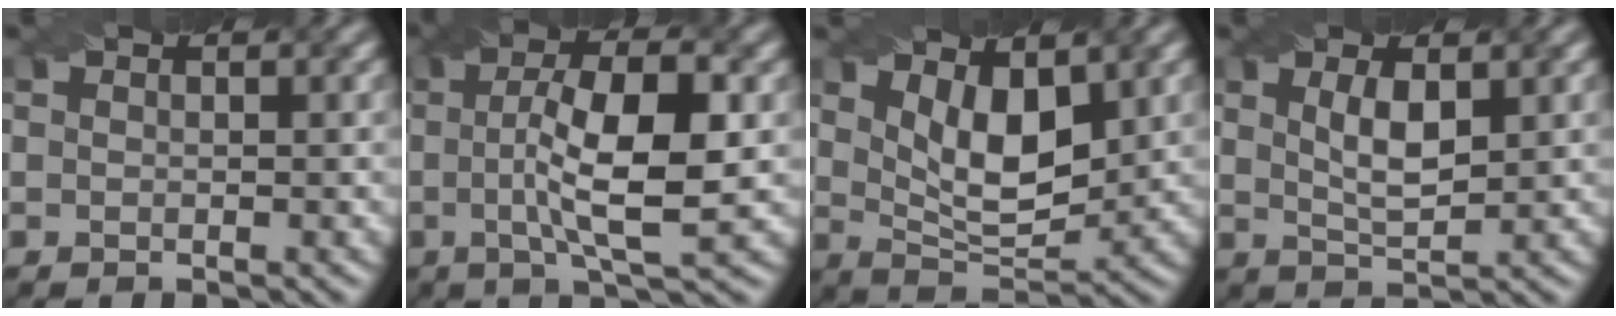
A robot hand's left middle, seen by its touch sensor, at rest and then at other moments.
{"total": 8.6, "force": [0.1, 2.2, 8.3], "torque": [-0.132, 0.010, 0.000]}
{"total": 5.6, "force": [2.1, 2.6, 4.5], "torque": [-0.084, -0.012, 0.039]}
{"total": 3.2, "force": [1.1, 1.0, 2.8], "torque": [-0.059, -0.001, 0.023]}